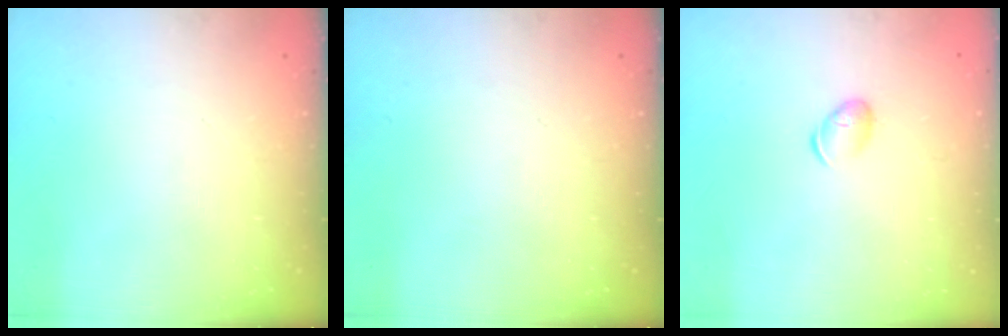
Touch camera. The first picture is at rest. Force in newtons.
{"total": 0.0}
{"total": 5.5, "press": 5.4, "slide": 1.0}